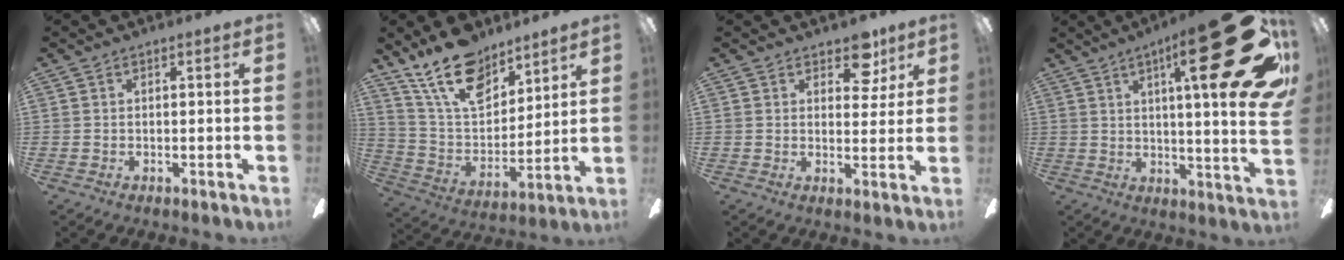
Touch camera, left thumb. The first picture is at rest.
{"total": 18.1, "force": [12.7, 9.1, 9.1], "torque": [-0.166, -0.067, 0.234]}
{"total": 8.3, "force": [5.4, 4.9, 4.0], "torque": [-0.037, -0.026, 0.092]}
{"total": 27.6, "force": [12.1, 5.4, 24.2], "torque": [-0.324, -0.083, 0.187]}